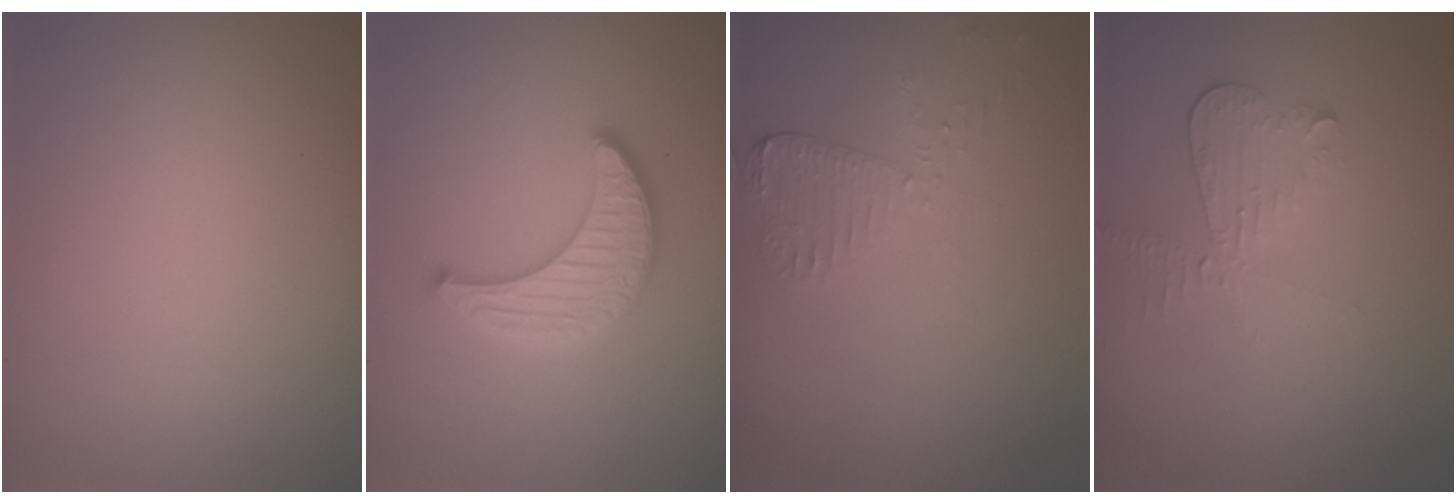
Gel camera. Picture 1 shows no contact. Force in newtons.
{"total": 3.6, "press": 3.5, "slide": 0.7}
{"total": 2.4, "press": 2.4, "slide": 0.2}
{"total": 2.5, "press": 2.3, "slide": 0.9}